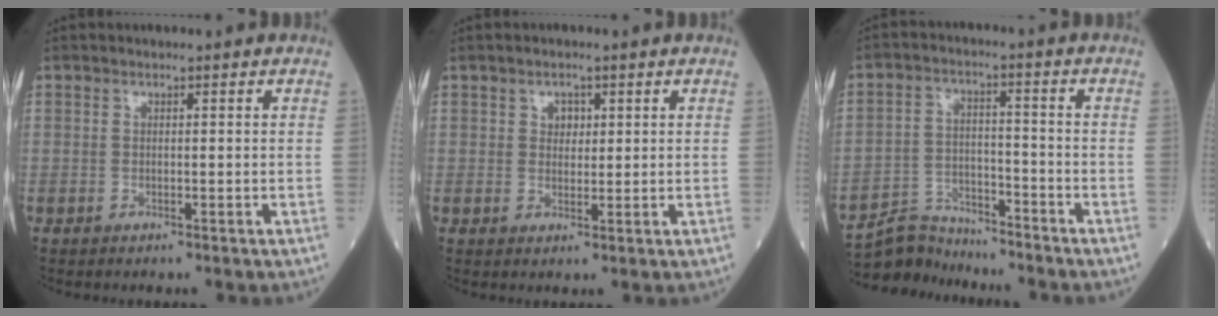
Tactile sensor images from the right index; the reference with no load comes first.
{"total": 2.2, "force": [0.9, 1.5, 1.3], "torque": [-0.016, 0.001, 0.013]}
{"total": 7.0, "force": [-6.8, 1.3, -0.9], "torque": [0.010, 0.012, -0.125]}